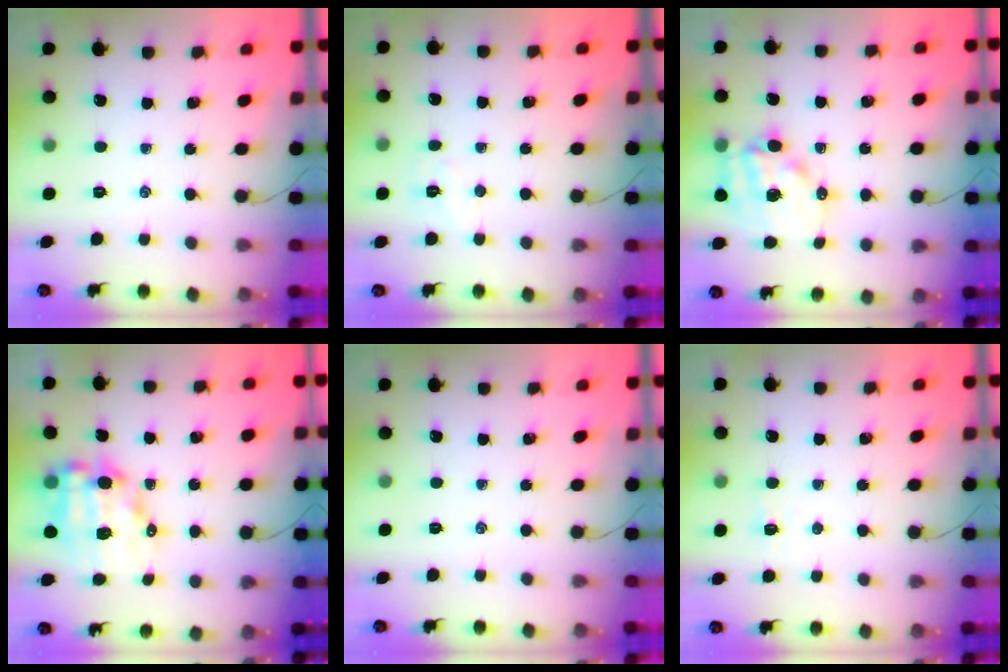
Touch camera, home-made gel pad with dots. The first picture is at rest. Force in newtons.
{"total": 4.9, "press": 4.8, "slide": 1.0}
{"total": 13.4, "press": 13.1, "slide": 3.1}
{"total": 12.3, "press": 12.0, "slide": 2.9}
{"total": 0.0}
{"total": 1.6, "press": 1.6, "slide": 0.5}